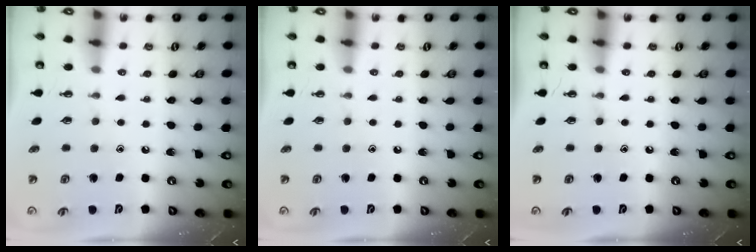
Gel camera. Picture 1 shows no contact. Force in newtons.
{"total": 0.0}
{"total": 0.0}